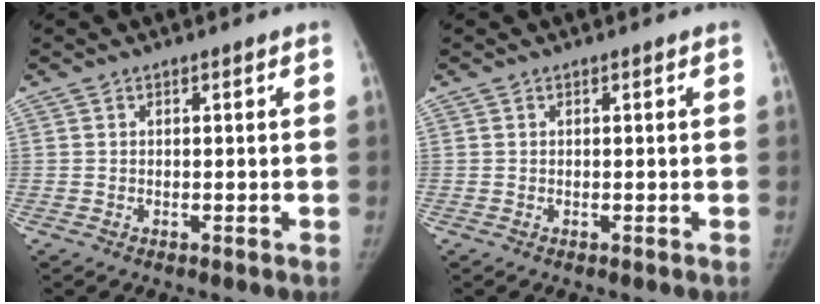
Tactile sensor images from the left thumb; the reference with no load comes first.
{"total": 0.0}